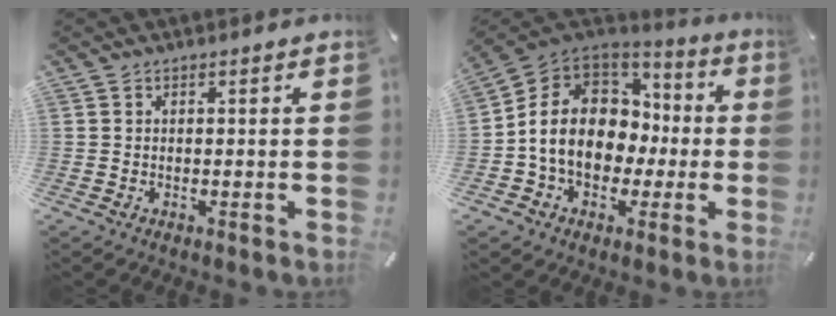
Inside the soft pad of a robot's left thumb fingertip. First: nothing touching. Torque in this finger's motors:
{"motor_torque": [2.43, 2.58, 1.67, 1.12, 0.27]}